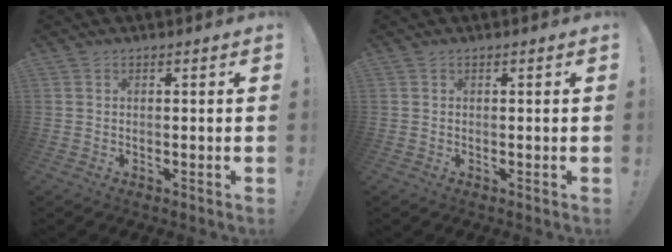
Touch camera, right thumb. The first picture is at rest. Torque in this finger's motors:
{"motor_torque": [0.00, 0.00, 0.00, 0.00, 0.00]}